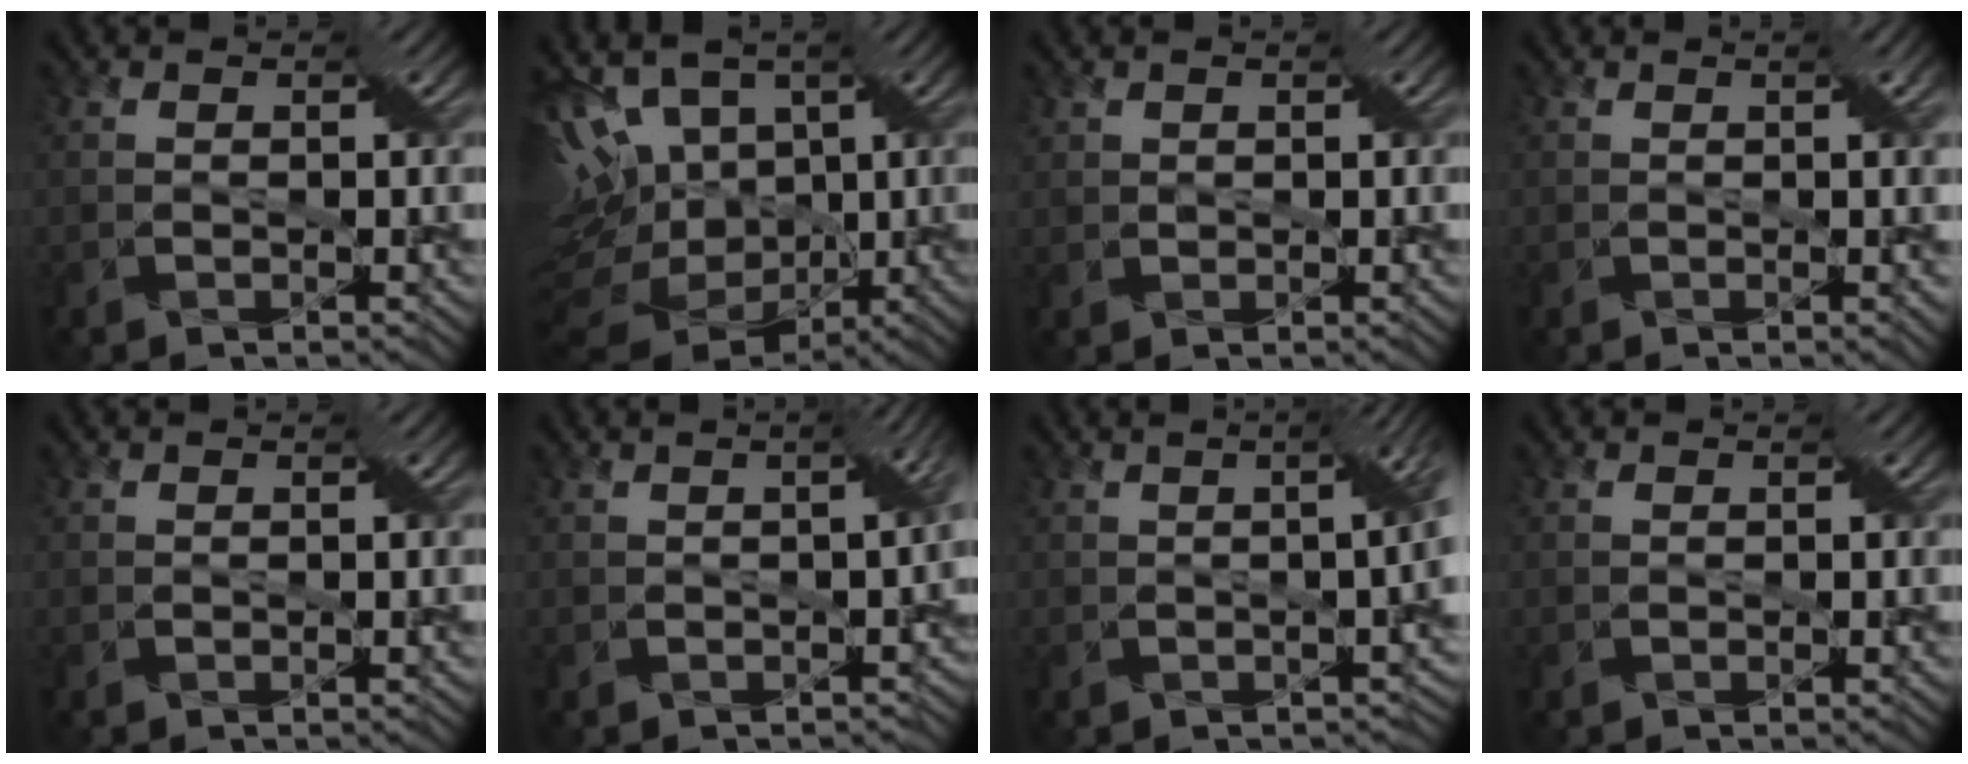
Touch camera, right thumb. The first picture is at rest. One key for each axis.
{"total": 17.9, "fx": -0.3, "fy": 12.2, "fz": 13.1, "tx": -0.287, "ty": 0.032, "tz": 0.002}
{"total": 1.3, "fx": 0.8, "fy": 1.0, "fz": 0.4, "tx": -0.012, "ty": 0.000, "tz": 0.016}
{"total": 3.9, "fx": 0.5, "fy": 0.3, "fz": 3.9, "tx": -0.053, "ty": 0.009, "tz": 0.006}
{"total": 0.0}
{"total": 5.7, "fx": -1.2, "fy": 2.6, "fz": 4.9, "tx": -0.051, "ty": -0.012, "tz": -0.015}
{"total": 6.7, "fx": -0.5, "fy": 1.5, "fz": 6.5, "tx": -0.073, "ty": 0.000, "tz": -0.010}
{"total": 0.0}